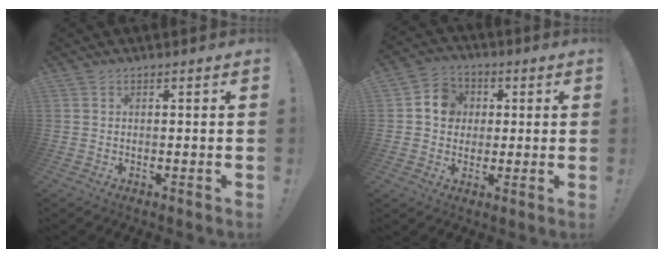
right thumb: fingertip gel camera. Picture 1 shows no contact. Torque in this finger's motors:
{"motor_torque": [0.40, 0.23, 0.43, -0.47, 0.00]}